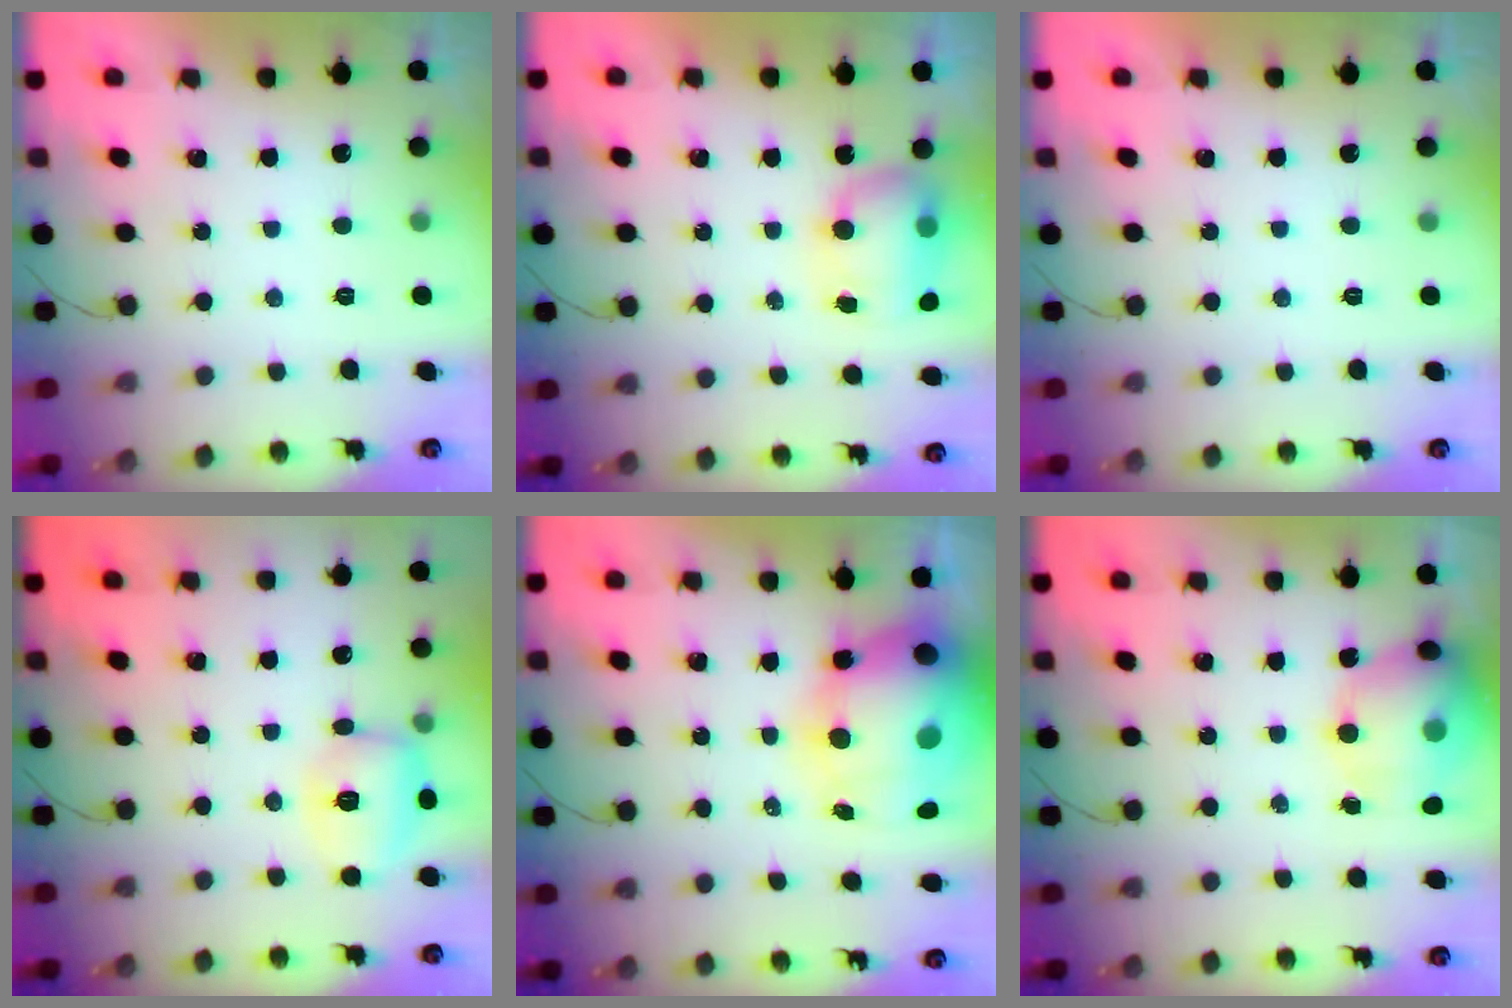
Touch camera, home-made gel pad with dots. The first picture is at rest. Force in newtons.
{"total": 7.8, "press": 7.7, "slide": 1.1}
{"total": 0.0}
{"total": 10.4, "press": 10.2, "slide": 1.7}
{"total": 19.7, "press": 19.2, "slide": 4.4}
{"total": 17.2, "press": 16.8, "slide": 3.9}